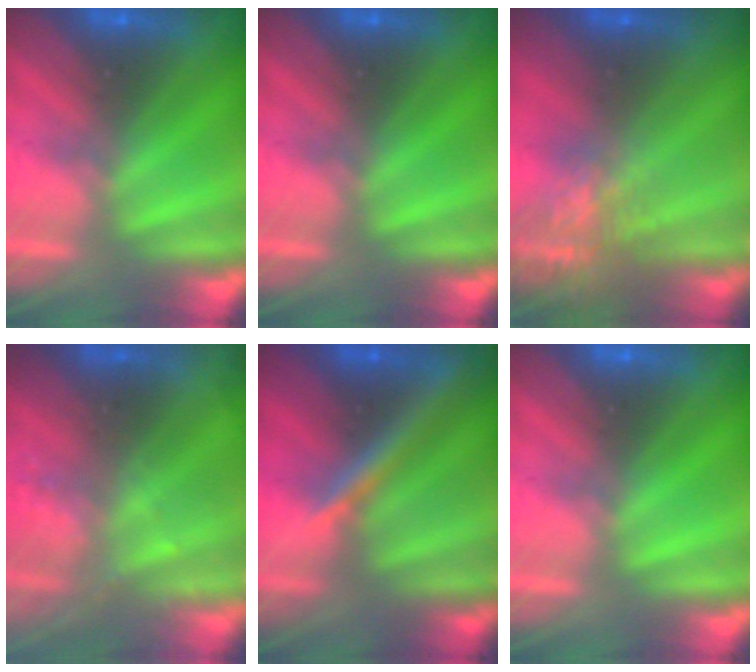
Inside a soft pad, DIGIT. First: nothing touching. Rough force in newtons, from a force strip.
{"total": 0.0}
{"total": 7.6}
{"total": 2.4}
{"total": 2.5}
{"total": 0.0}